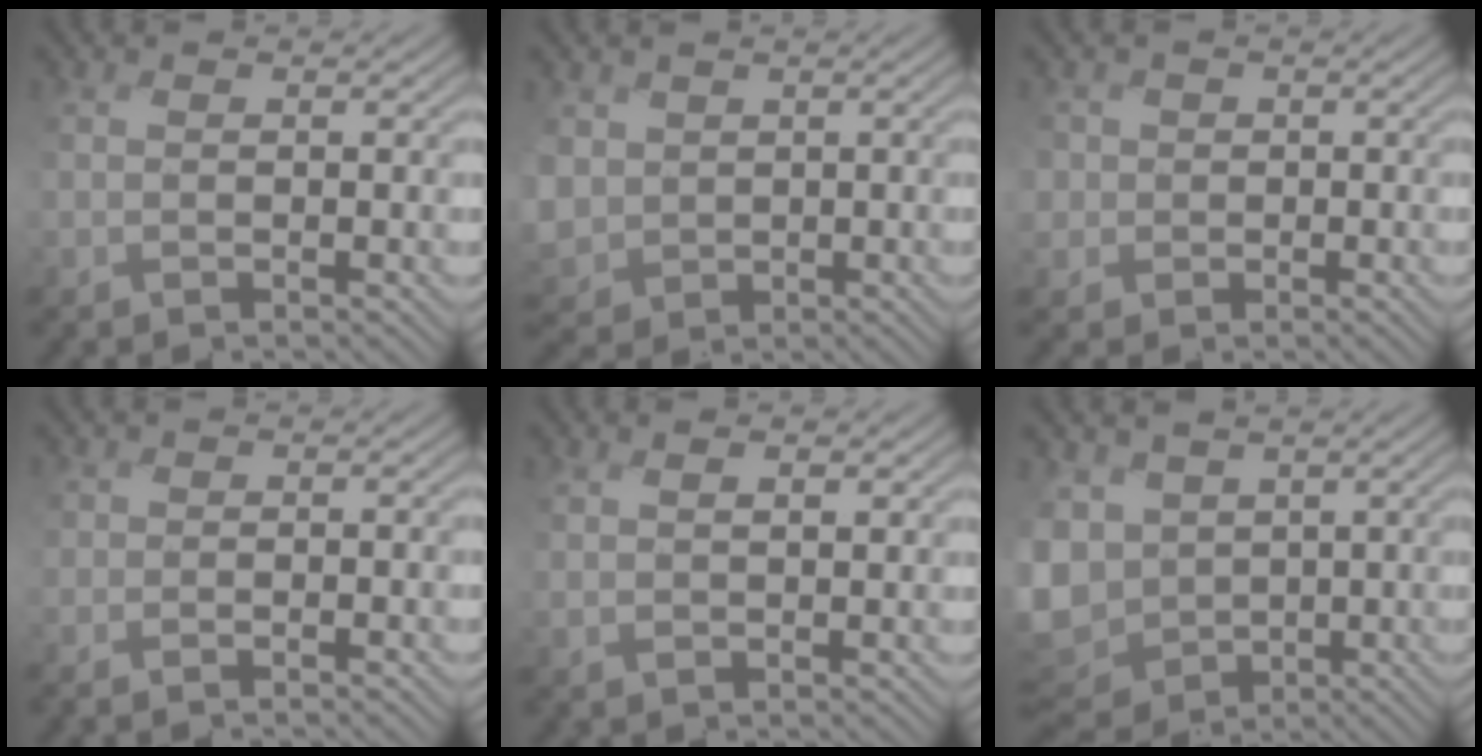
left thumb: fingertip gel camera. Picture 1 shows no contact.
{"total": 5.4, "force": [-0.2, 4.9, 2.4], "torque": [-0.101, -0.015, -0.016]}
{"total": 2.6, "force": [-0.4, 2.5, -0.4], "torque": [0.001, -0.007, -0.018]}
{"total": 0.9, "force": [-0.6, 0.6, -0.4], "torque": [0.013, -0.005, -0.016]}
{"total": 1.9, "force": [1.1, 0.4, 1.4], "torque": [-0.025, 0.000, 0.022]}
{"total": 10.5, "force": [-0.8, 7.9, 6.9], "torque": [-0.207, -0.024, -0.021]}